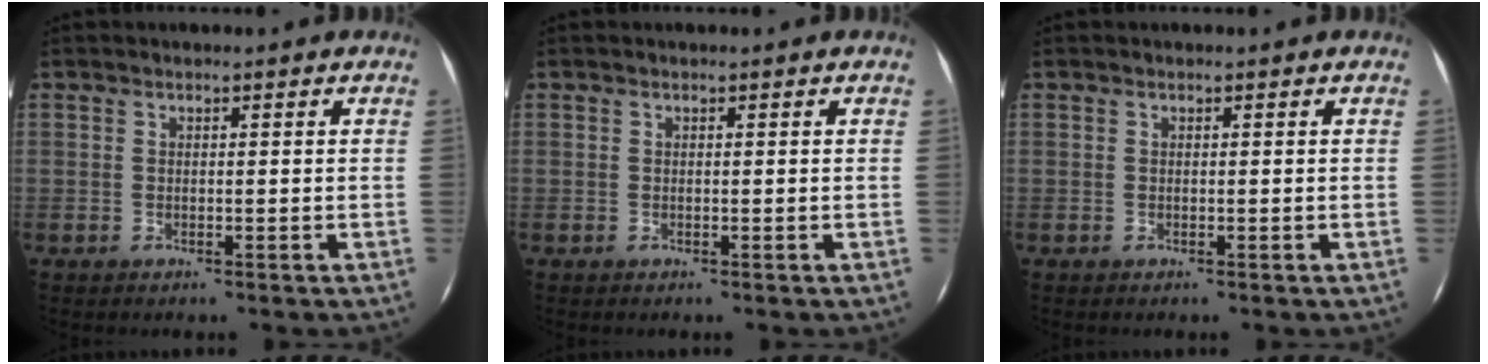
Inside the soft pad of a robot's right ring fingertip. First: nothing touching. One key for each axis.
{"total": 0.0}
{"total": 0.0}